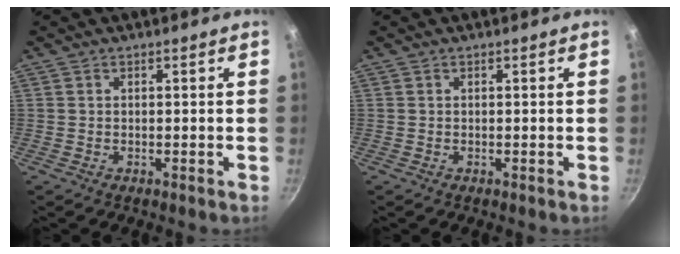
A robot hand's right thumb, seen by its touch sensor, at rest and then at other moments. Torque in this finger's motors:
{"motor_torque": [-0.06, 0.32, 0.45, -0.19, -0.02]}